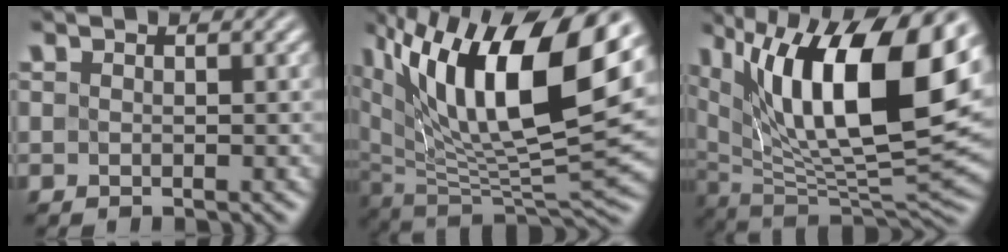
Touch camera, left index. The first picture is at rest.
{"total": 15.5, "force": [6.6, 5.5, 12.9], "torque": [-0.226, 0.008, 0.115]}
{"total": 15.1, "force": [5.7, 5.4, 12.8], "torque": [-0.212, 0.000, 0.096]}